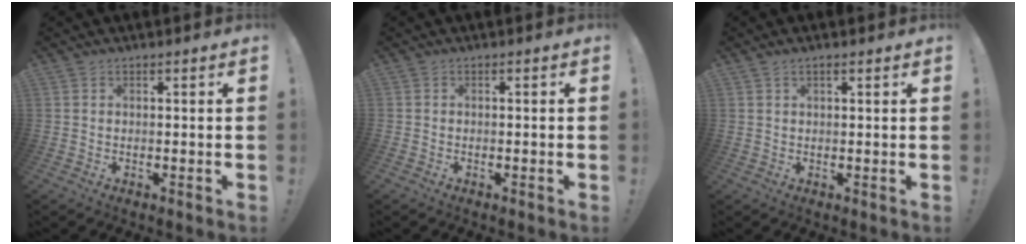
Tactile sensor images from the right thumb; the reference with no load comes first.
{"total": 1.2, "force": [-0.5, -0.3, 1.0], "torque": [-0.024, 0.002, -0.009]}
{"total": 1.7, "force": [1.1, 0.6, 1.2], "torque": [-0.021, 0.000, 0.019]}